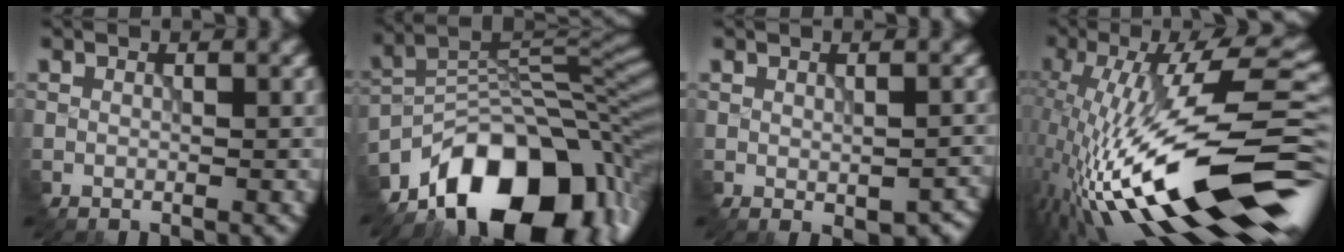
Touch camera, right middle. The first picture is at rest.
{"total": 14.4, "force": [-8.7, 7.6, 8.5], "torque": [-0.134, 0.006, -0.144]}
{"total": 2.9, "force": [-1.3, 1.5, 2.2], "torque": [-0.029, -0.009, -0.007]}
{"total": 17.1, "force": [-2.6, 5.5, 15.9], "torque": [-0.281, 0.037, -0.057]}